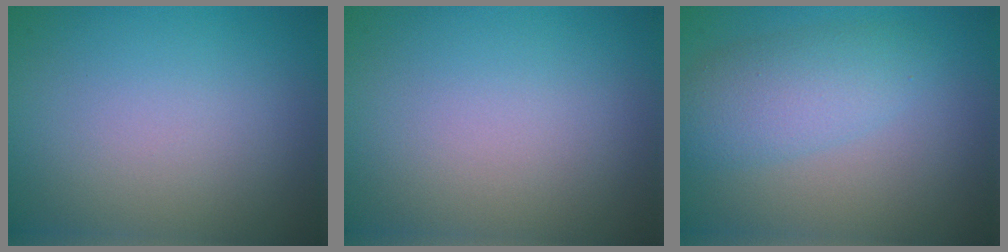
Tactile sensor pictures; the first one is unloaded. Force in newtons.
{"total": 0.0}
{"total": 3.9, "press": 3.9, "slide": 0.1}